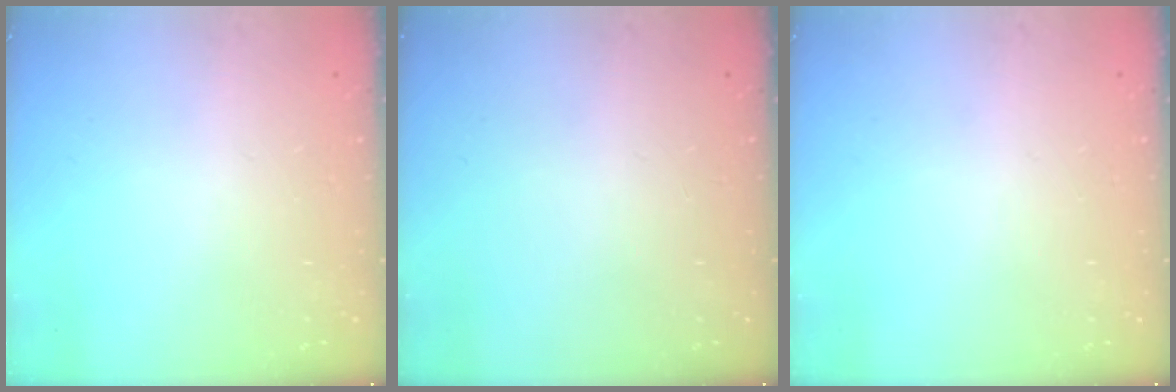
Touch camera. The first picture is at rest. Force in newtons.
{"total": 0.0}
{"total": 0.0}